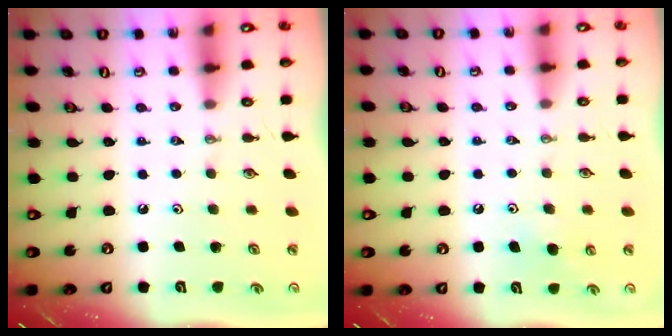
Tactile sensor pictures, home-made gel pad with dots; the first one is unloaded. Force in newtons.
{"total": 6.1, "press": 5.8, "slide": 1.7}